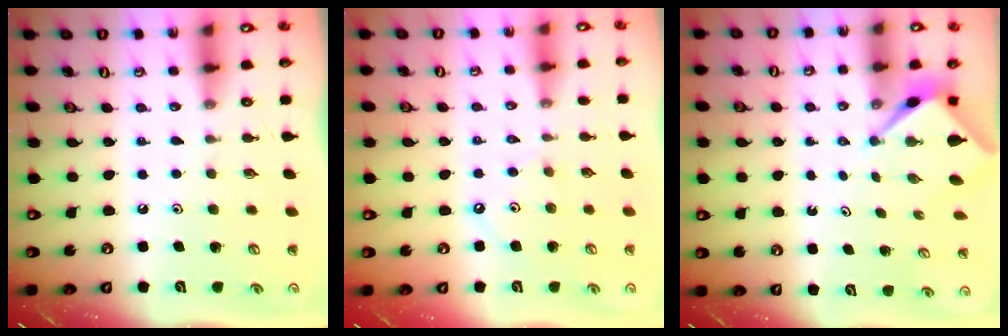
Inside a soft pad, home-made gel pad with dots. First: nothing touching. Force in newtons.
{"total": 2.6, "press": 2.6, "slide": 0.3}
{"total": 2.5, "press": 2.5, "slide": 0.1}